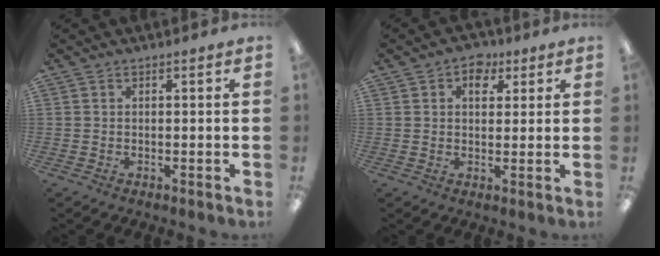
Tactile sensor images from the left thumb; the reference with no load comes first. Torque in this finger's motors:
{"motor_torque": [-0.15, -0.13, 0.01, 0.00, 0.07]}